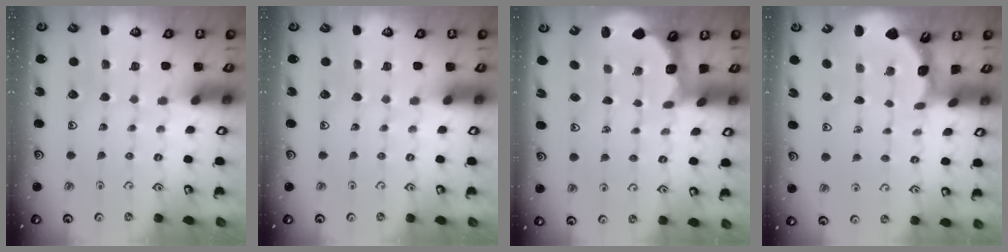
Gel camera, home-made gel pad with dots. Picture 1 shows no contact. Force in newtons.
{"total": 0.0}
{"total": 2.5, "press": 2.3, "slide": 1.1}
{"total": 1.8, "press": 1.8, "slide": 0.1}